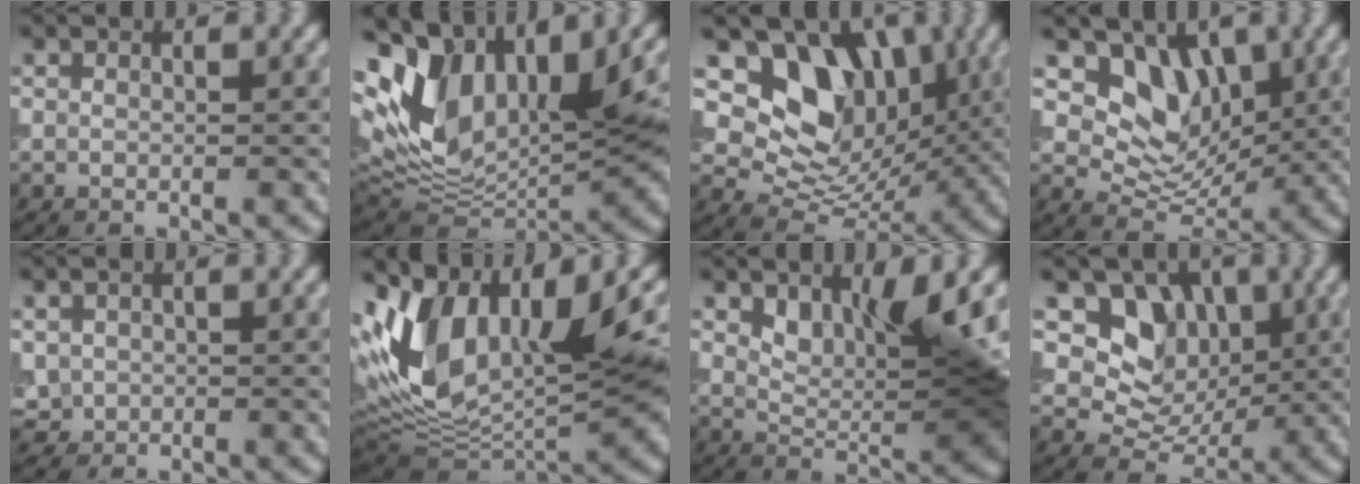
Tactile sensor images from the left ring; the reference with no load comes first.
{"total": 14.6, "force": [4.1, 8.6, 11.1], "torque": [-0.225, 0.015, 0.081]}
{"total": 9.4, "force": [3.5, 6.8, 5.4], "torque": [-0.082, -0.016, 0.059]}
{"total": 5.7, "force": [2.2, 4.2, 3.1], "torque": [-0.044, -0.015, 0.035]}
{"total": 1.9, "force": [0.1, 1.8, 0.7], "torque": [-0.011, -0.002, 0.004]}
{"total": 14.4, "force": [1.8, 8.3, 11.7], "torque": [-0.228, 0.003, 0.028]}
{"total": 5.9, "force": [2.4, 2.4, 4.7], "torque": [-0.080, -0.008, 0.047]}
{"total": 5.6, "force": [1.7, 4.6, 2.7], "torque": [-0.036, -0.012, 0.020]}